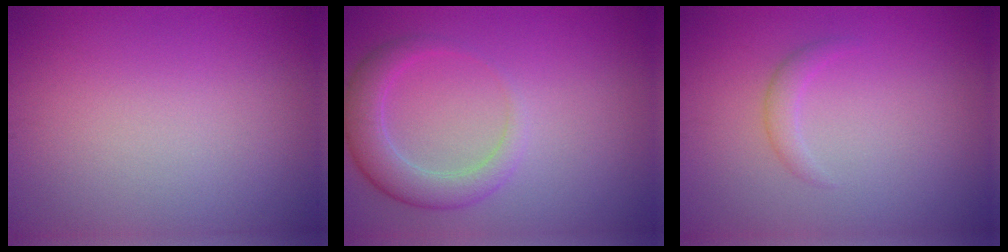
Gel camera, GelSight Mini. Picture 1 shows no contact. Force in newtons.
{"total": 3.7, "press": 3.7, "slide": 0.3}
{"total": 1.3, "press": 1.3, "slide": 0.0}